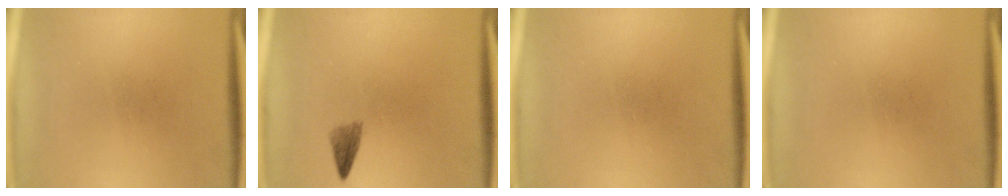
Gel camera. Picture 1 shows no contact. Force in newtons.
{"total": 1.7}
{"total": 0.0}
{"total": 0.0}